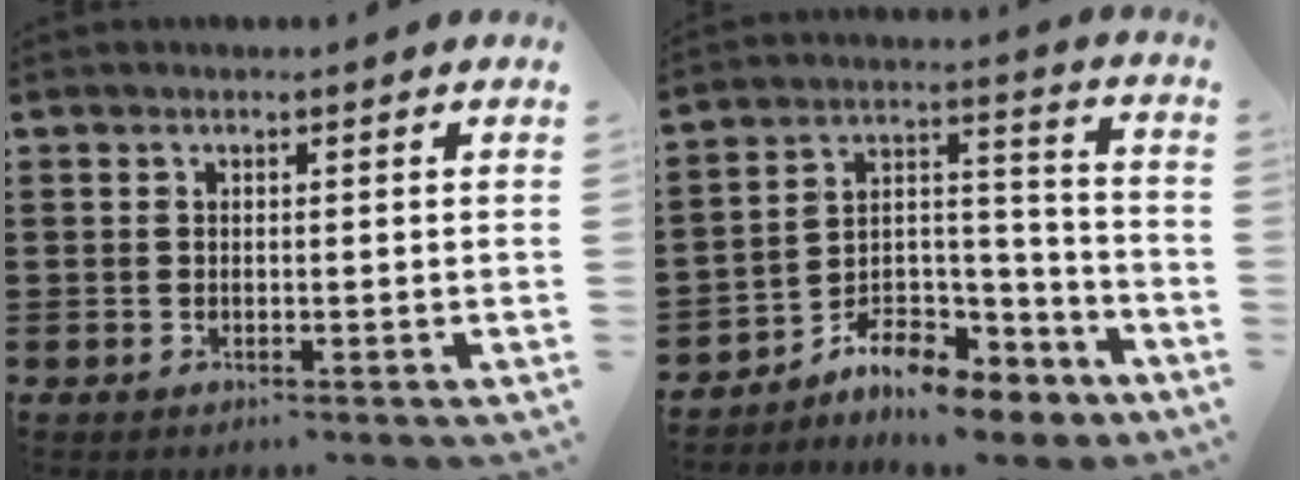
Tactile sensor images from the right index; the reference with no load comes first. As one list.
[{"total": 7.9, "force": [-7.2, 3.0, 1.7], "torque": [-0.017, 0.018, -0.132]}]